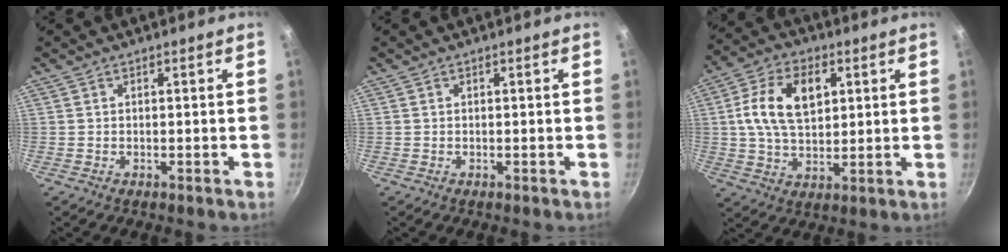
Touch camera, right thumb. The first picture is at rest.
{"total": 0.0}
{"total": 13.2, "force": [2.9, 8.2, 9.9], "torque": [-0.165, 0.007, 0.046]}